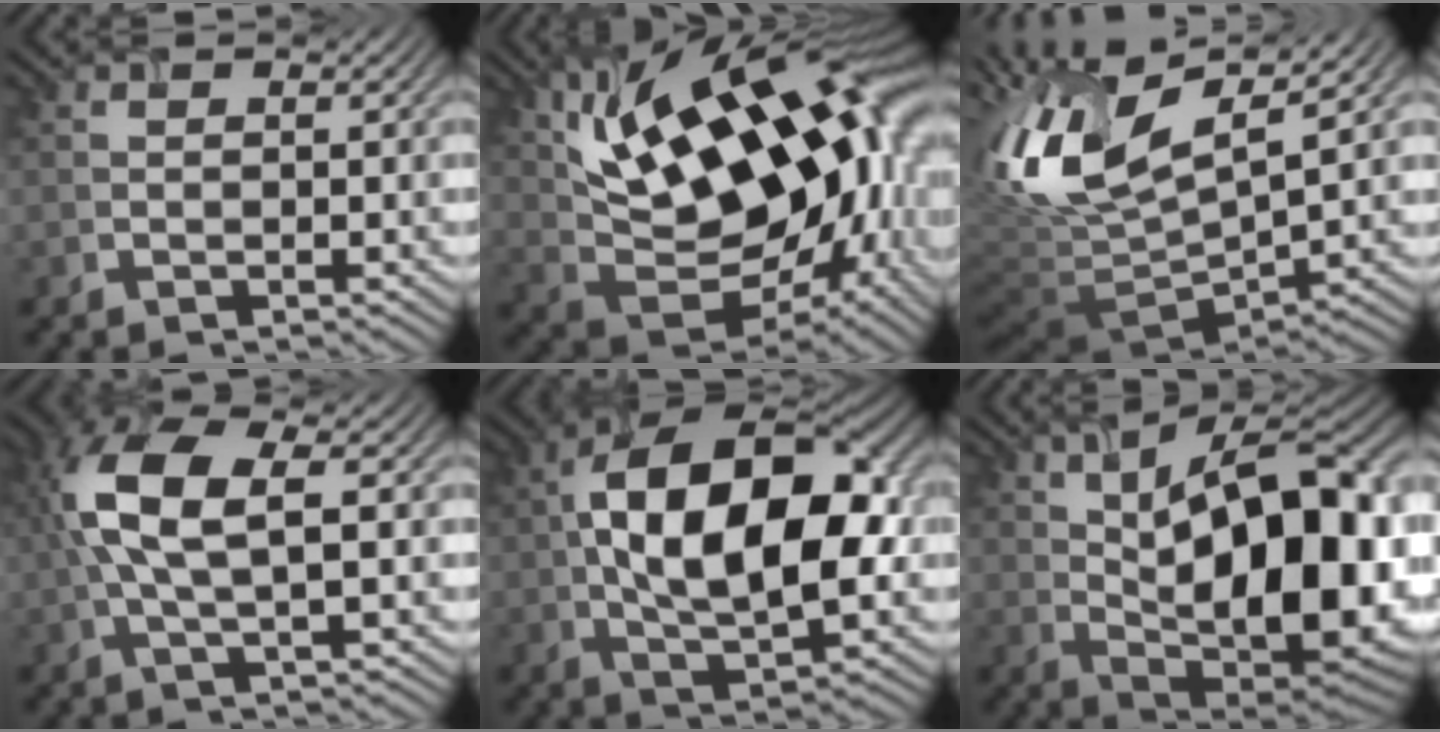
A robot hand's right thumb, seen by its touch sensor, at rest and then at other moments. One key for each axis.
{"total": 19.9, "fx": 6.2, "fy": 10.5, "fz": 15.7, "tx": -0.279, "ty": 0.025, "tz": 0.107}
{"total": 14.1, "fx": 3.0, "fy": 5.4, "fz": 12.6, "tx": -0.272, "ty": 0.009, "tz": 0.054}
{"total": 9.9, "fx": 0.9, "fy": 3.9, "fz": 9.0, "tx": -0.198, "ty": 0.016, "tz": 0.011}
{"total": 17.4, "fx": 1.1, "fy": 9.0, "fz": 14.8, "tx": -0.249, "ty": 0.014, "tz": 0.011}
{"total": 20.5, "fx": 3.4, "fy": 9.7, "fz": 17.7, "tx": -0.260, "ty": 0.025, "tz": 0.053}